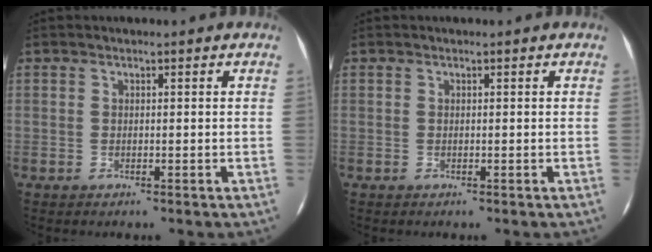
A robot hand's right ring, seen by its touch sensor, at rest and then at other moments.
{"total": 0.0}